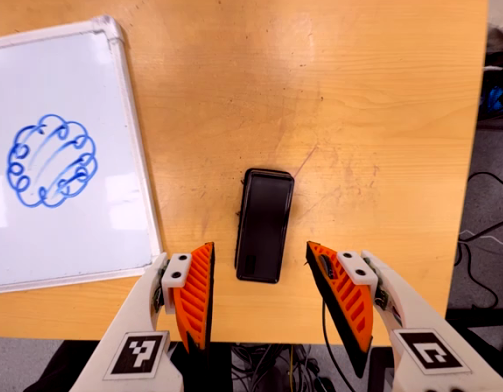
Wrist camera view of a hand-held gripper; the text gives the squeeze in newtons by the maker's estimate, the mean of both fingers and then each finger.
{"total": 0.0}